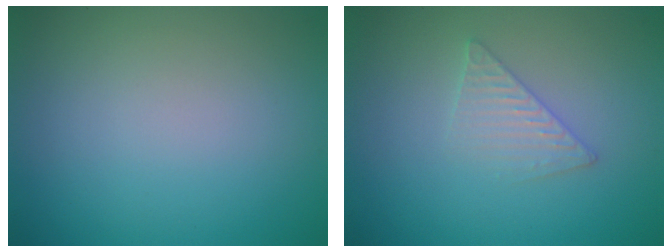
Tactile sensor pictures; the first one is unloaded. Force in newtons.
{"total": 2.0, "press": 2.0, "slide": 0.2}